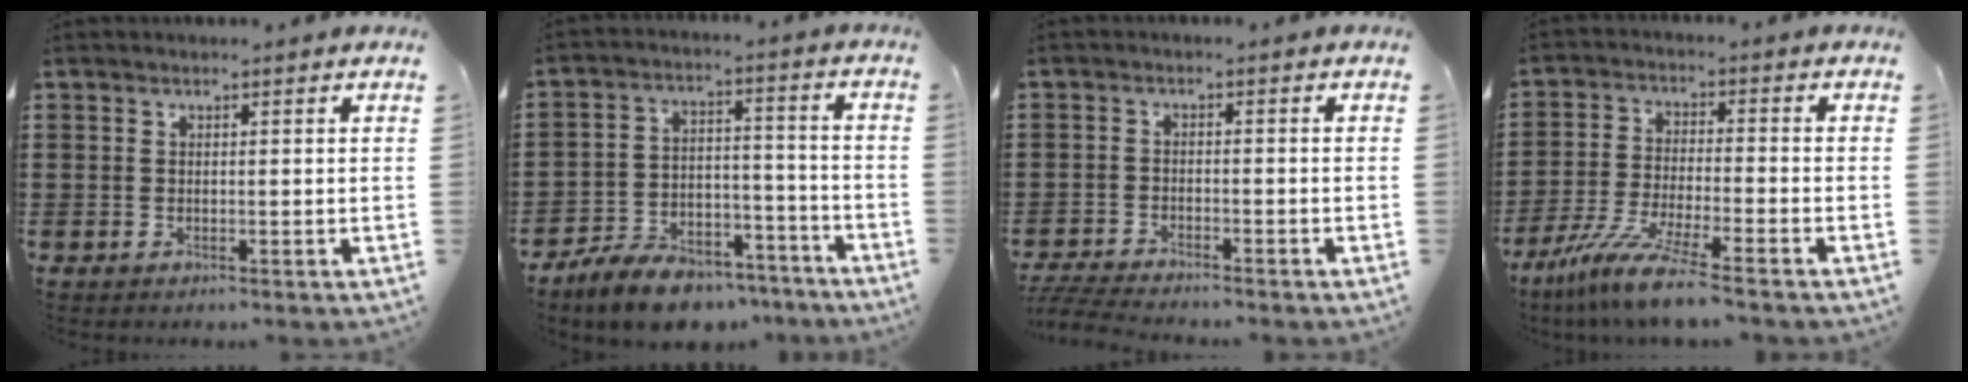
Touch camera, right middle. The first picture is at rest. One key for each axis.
{"total": 9.2, "fx": -8.3, "fy": 2.7, "fz": 2.7, "tx": -0.041, "ty": 0.036, "tz": -0.155}
{"total": 3.7, "fx": -3.6, "fy": 0.0, "fz": 0.8, "tx": -0.028, "ty": -0.010, "tz": -0.076}
{"total": 8.5, "fx": -7.2, "fy": -0.5, "fz": 4.4, "tx": -0.098, "ty": -0.015, "tz": -0.141}